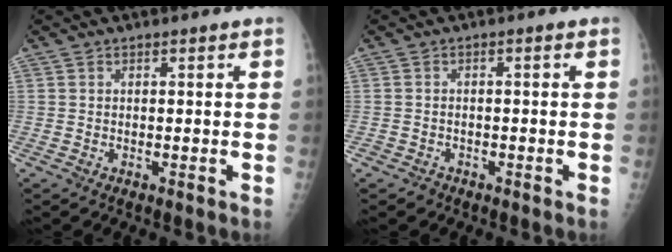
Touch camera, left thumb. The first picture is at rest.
{"total": 1.7, "force": [-1.2, 1.2, 0.0], "torque": [0.001, 0.006, -0.020]}